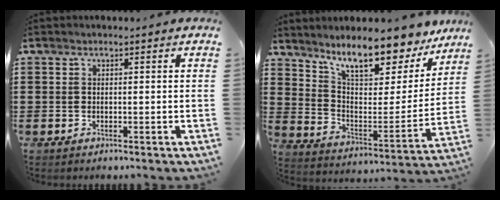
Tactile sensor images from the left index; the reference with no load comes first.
{"total": 11.1, "force": [9.6, 1.9, 5.4], "torque": [-0.112, -0.073, 0.161]}